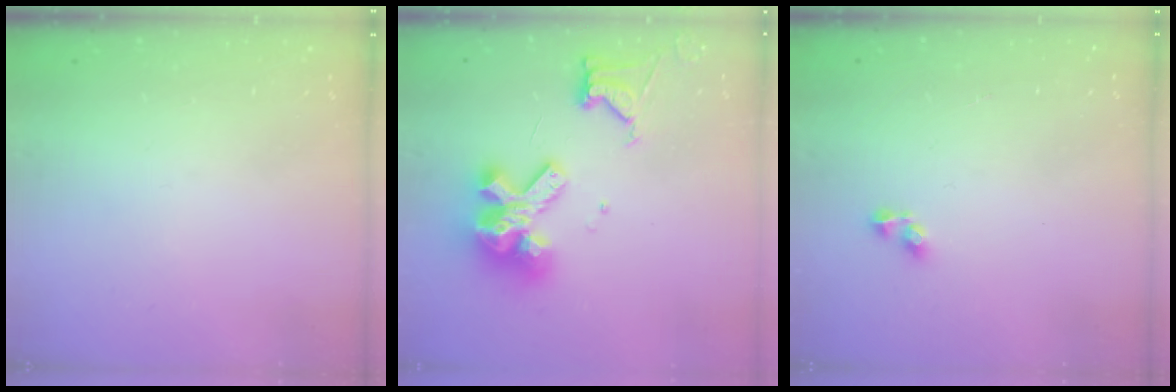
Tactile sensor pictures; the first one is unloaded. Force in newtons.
{"total": 15.2, "press": 15.1, "slide": 1.7}
{"total": 3.2, "press": 3.2, "slide": 0.4}